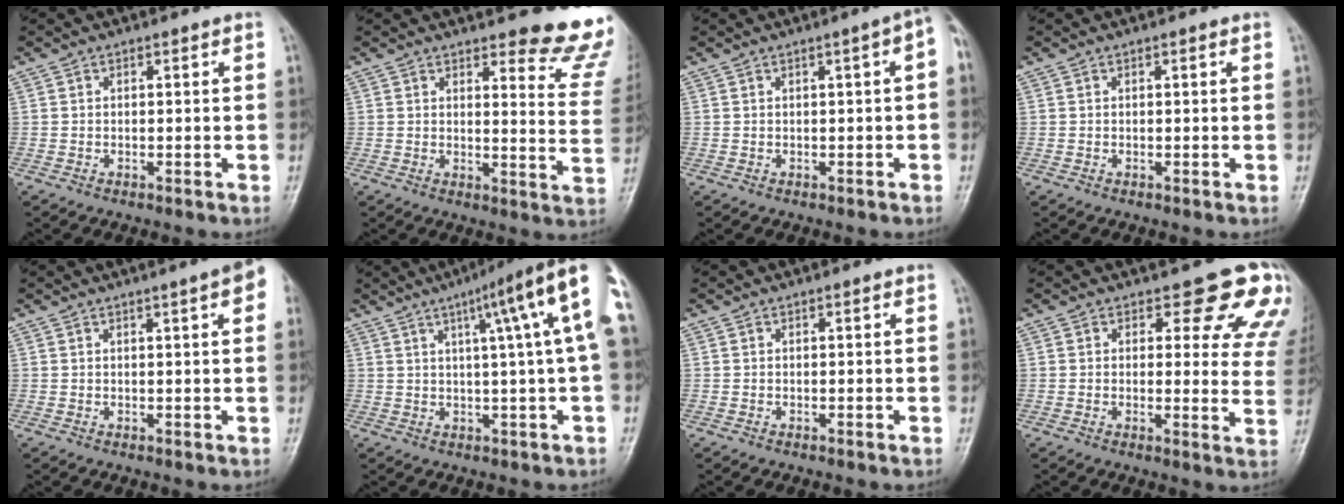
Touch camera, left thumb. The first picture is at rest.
{"total": 13.1, "force": [10.8, 2.9, 6.7], "torque": [-0.042, -0.088, 0.109]}
{"total": 3.3, "force": [0.1, 0.6, 3.2], "torque": [-0.033, 0.016, -0.004]}
{"total": 0.0}
{"total": 5.6, "force": [2.5, 0.6, 4.9], "torque": [-0.055, 0.008, 0.028]}
{"total": 14.2, "force": [4.2, 0.9, 13.6], "torque": [-0.177, 0.017, 0.048]}
{"total": 0.0}
{"total": 12.0, "force": [9.2, 5.1, 5.8], "torque": [-0.006, -0.054, 0.076]}